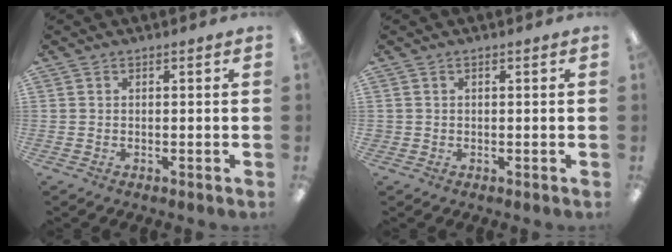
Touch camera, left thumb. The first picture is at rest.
{"total": 0.7, "force": [0.1, 0.7, 0.0], "torque": [0.001, 0.005, 0.001]}